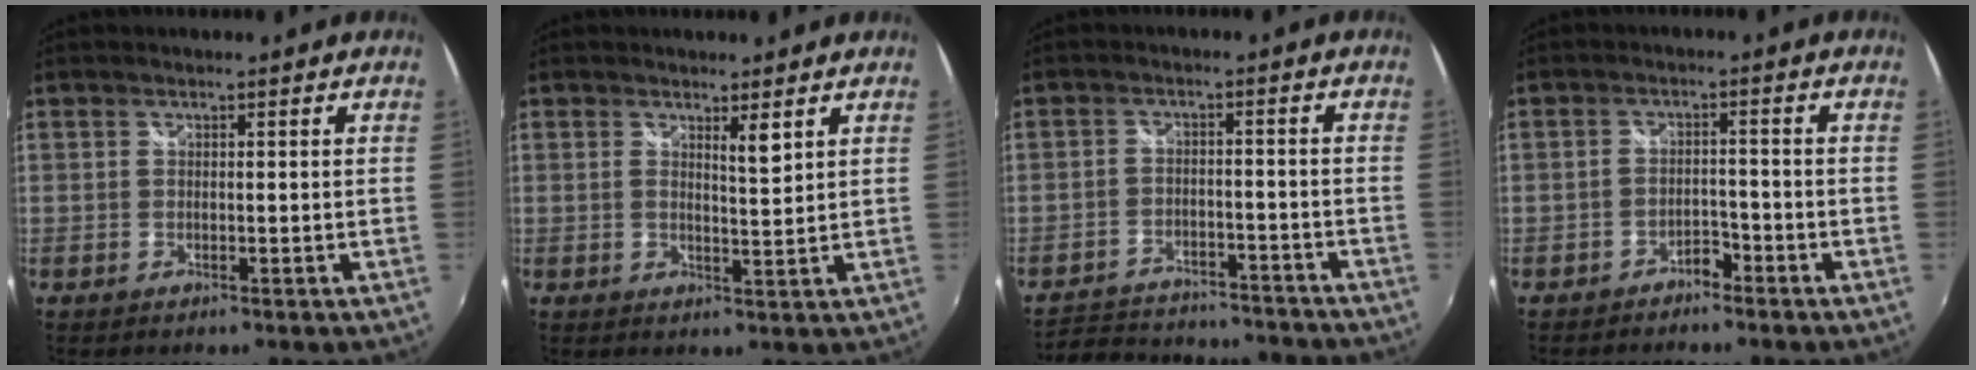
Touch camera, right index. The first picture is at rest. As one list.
[{"total": 2.7, "force": [1.7, 0.0, 2.1], "torque": [-0.035, -0.005, 0.026]}, {"total": 19.6, "force": [-17.5, 5.8, 6.5], "torque": [-0.145, 0.015, -0.228]}, {"total": 2.6, "force": [-2.3, 1.0, 0.7], "torque": [-0.016, 0.003, -0.038]}]